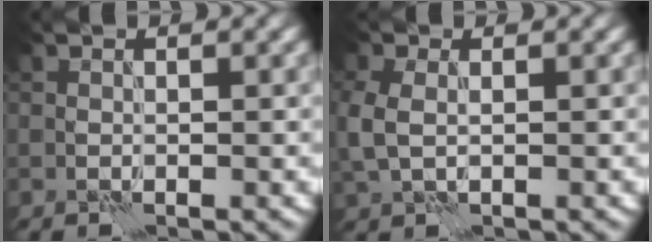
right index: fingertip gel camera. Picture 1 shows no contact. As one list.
[{"total": 2.9, "force": [0.2, 2.0, 2.1], "torque": [-0.060, -0.001, 0.005]}]